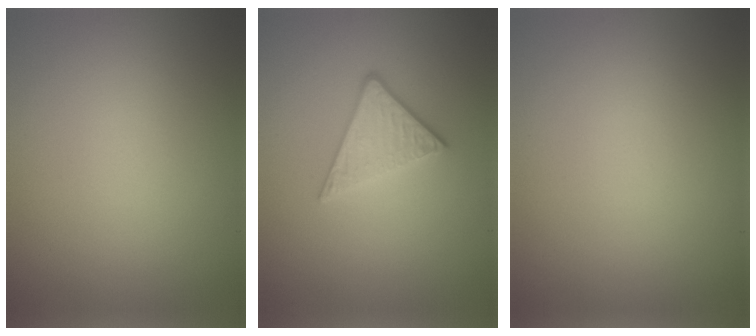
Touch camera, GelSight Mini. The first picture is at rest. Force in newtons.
{"total": 3.4, "press": 2.8, "slide": 1.9}
{"total": 0.0}